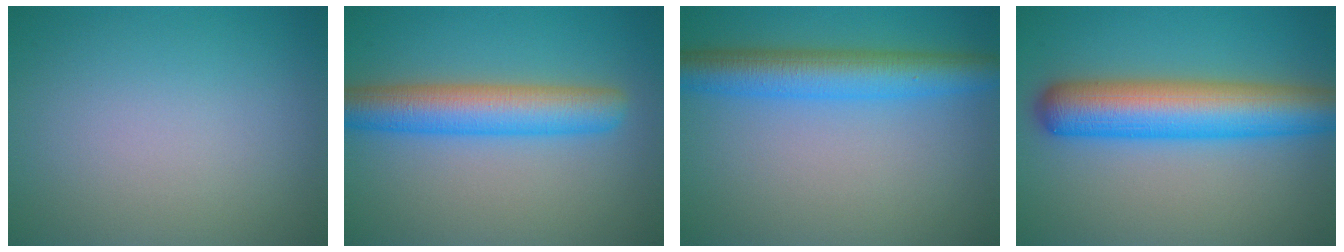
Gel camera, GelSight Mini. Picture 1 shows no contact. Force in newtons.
{"total": 6.2, "press": 6.2, "slide": 0.2}
{"total": 5.8, "press": 5.8, "slide": 0.3}
{"total": 8.7, "press": 8.7, "slide": 0.2}